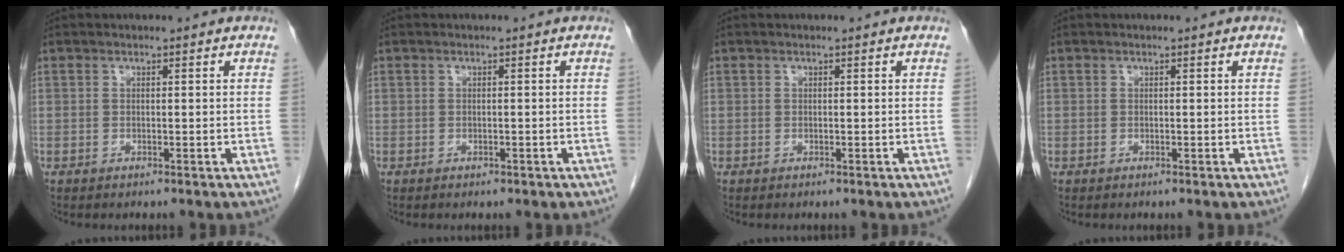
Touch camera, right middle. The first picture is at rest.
{"total": 0.0}
{"total": 0.0}
{"total": 0.0}